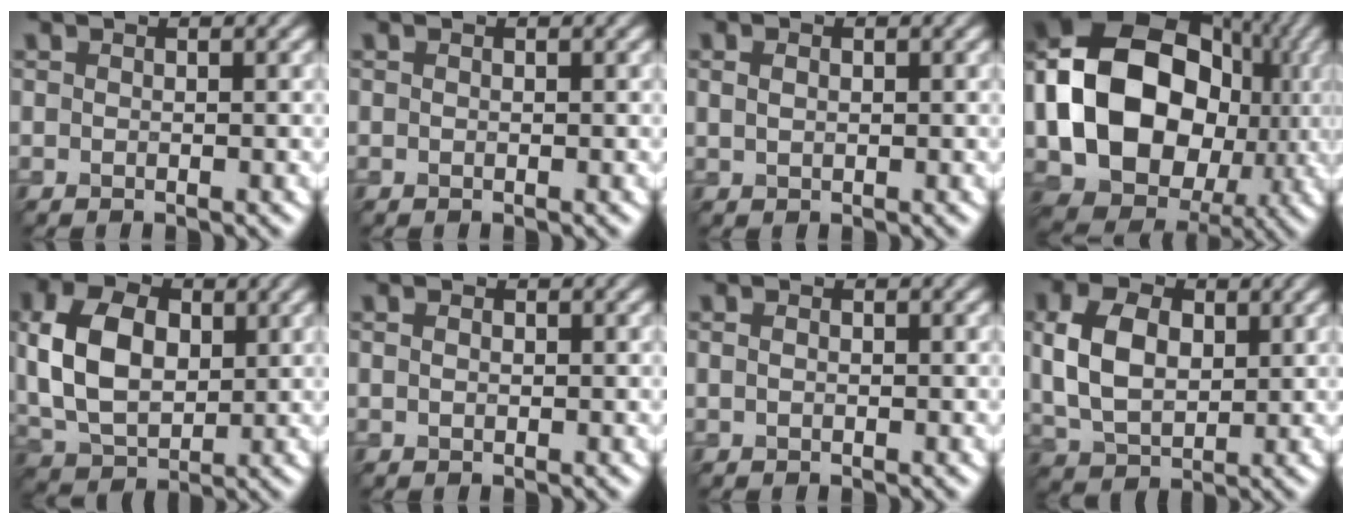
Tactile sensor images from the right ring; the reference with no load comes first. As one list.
[{"total": 0.0}, {"total": 1.2, "force": [0.3, 0.8, 0.8], "torque": [-0.019, 0.000, 0.009]}, {"total": 19.3, "force": [0.5, 15.5, 11.5], "torque": [-0.222, 0.006, 0.008]}, {"total": 9.1, "force": [1.5, 6.1, 6.6], "torque": [-0.150, 0.009, 0.024]}, {"total": 1.0, "force": [0.3, 0.7, 0.6], "torque": [-0.013, 0.002, 0.003]}, {"total": 0.8, "force": [0.1, 0.6, 0.5], "torque": [-0.011, 0.000, 0.004]}, {"total": 7.0, "force": [1.3, 4.8, 5.0], "torque": [-0.116, 0.006, 0.027]}]